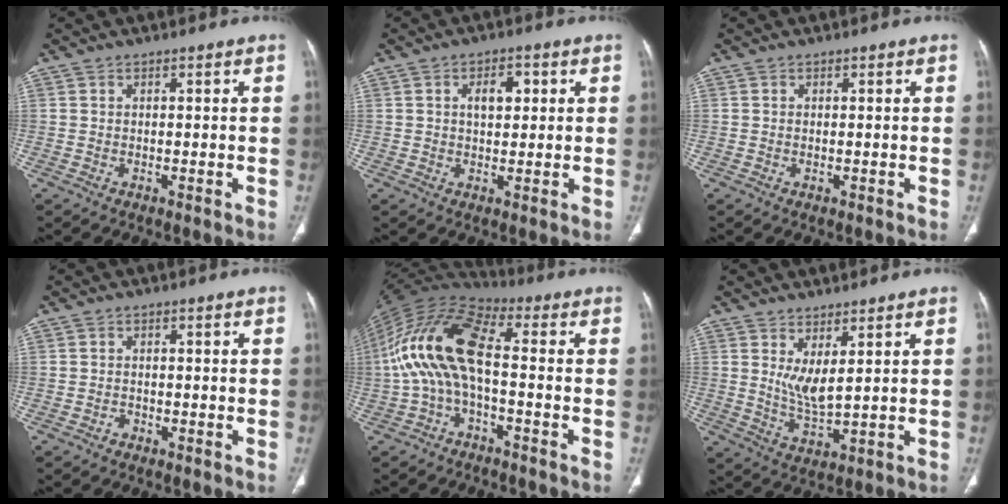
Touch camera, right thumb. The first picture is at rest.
{"total": 4.5, "force": [1.3, 2.6, 3.5], "torque": [-0.045, 0.002, 0.020]}
{"total": 0.0}
{"total": 0.7, "force": [-0.6, 0.5, 0.0], "torque": [0.001, 0.004, -0.012]}
{"total": 14.7, "force": [-1.5, 6.2, 13.2], "torque": [-0.268, 0.047, -0.039]}
{"total": 5.2, "force": [2.3, 1.3, 4.5], "torque": [-0.091, -0.034, 0.055]}